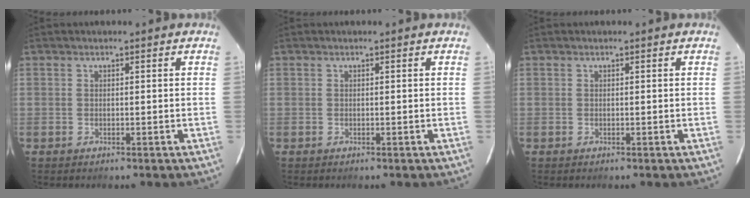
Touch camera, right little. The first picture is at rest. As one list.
[{"total": 0.0}, {"total": 0.0}]